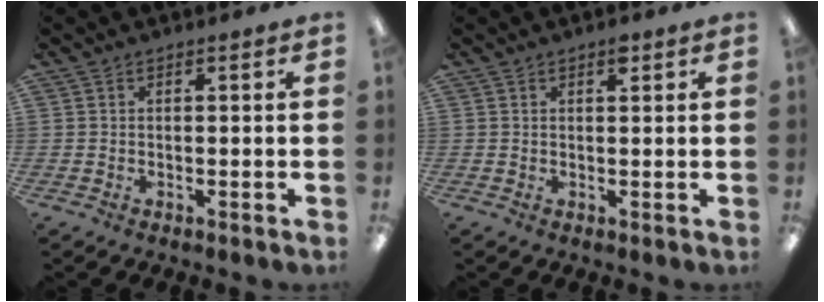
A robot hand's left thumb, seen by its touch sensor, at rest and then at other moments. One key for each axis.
{"total": 1.9, "fx": 1.2, "fy": 0.7, "fz": 1.2, "tx": -0.011, "ty": -0.004, "tz": 0.017}